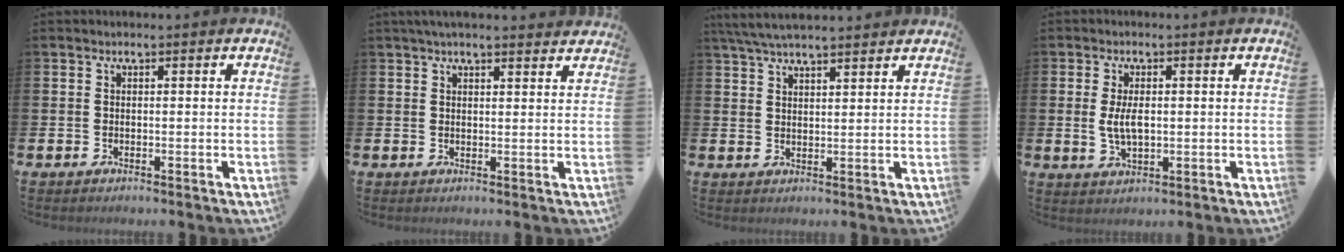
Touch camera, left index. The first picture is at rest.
{"total": 2.8, "force": [2.7, 0.2, 0.9], "torque": [-0.020, -0.005, 0.048]}
{"total": 5.1, "force": [4.7, 0.7, 1.7], "torque": [-0.050, -0.009, 0.089]}
{"total": 3.7, "force": [0.3, 1.8, 3.2], "torque": [-0.052, 0.002, 0.001]}